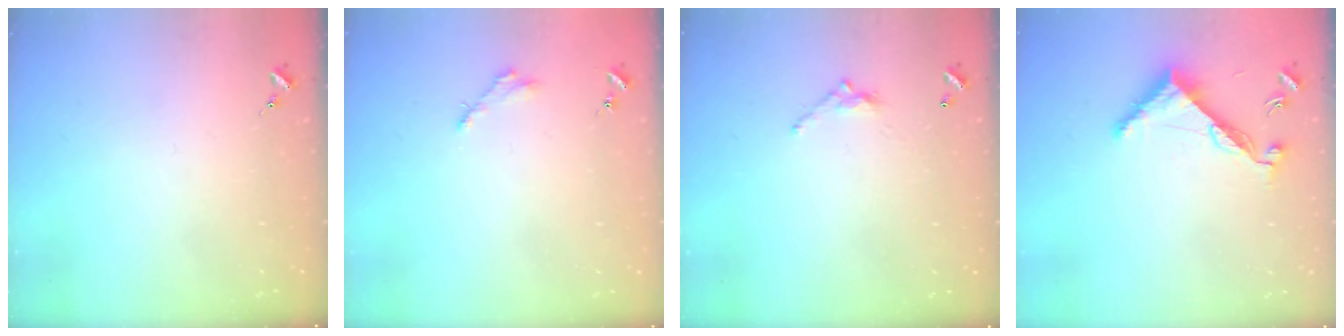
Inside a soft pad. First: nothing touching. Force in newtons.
{"total": 2.8, "press": 2.8, "slide": 0.3}
{"total": 5.5, "press": 5.4, "slide": 0.4}
{"total": 8.2, "press": 8.2, "slide": 0.6}